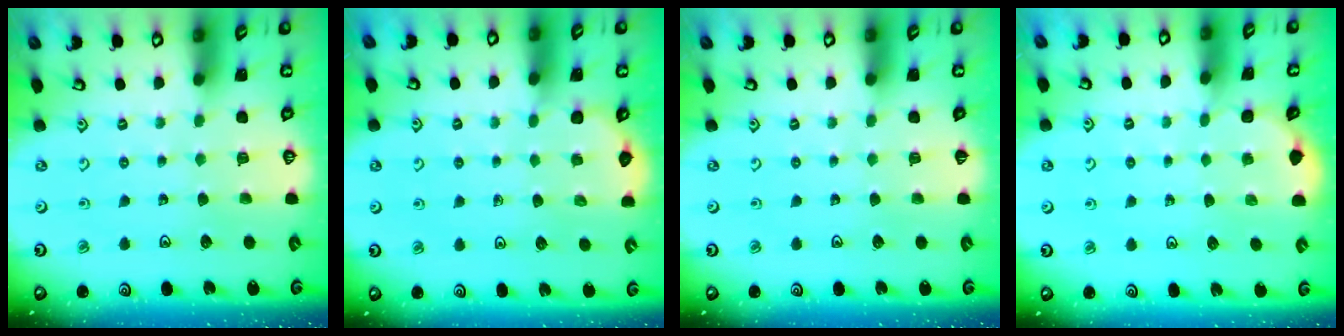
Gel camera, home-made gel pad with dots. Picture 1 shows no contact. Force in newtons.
{"total": 2.0, "press": 2.0, "slide": 0.2}
{"total": 0.0}
{"total": 2.1, "press": 2.1, "slide": 0.2}